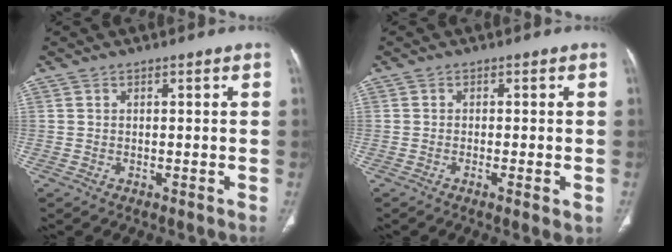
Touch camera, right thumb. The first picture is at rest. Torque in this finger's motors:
{"motor_torque": [0.07, 0.47, -0.17, 0.15, -0.01]}